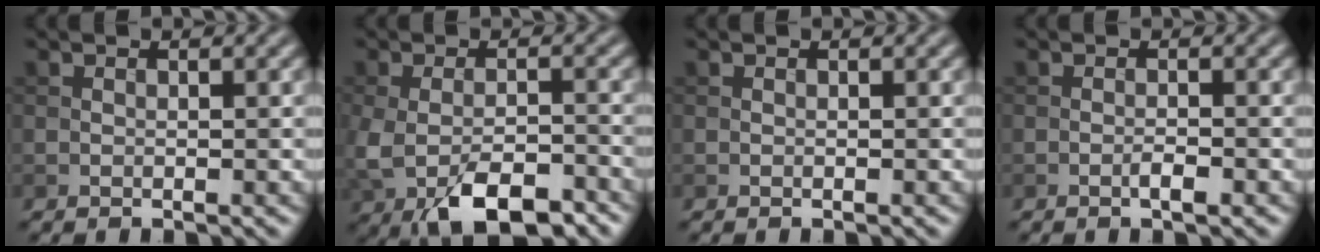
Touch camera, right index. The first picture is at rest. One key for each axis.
{"total": 8.3, "fx": -4.2, "fy": 4.0, "fz": 6.0, "tx": -0.123, "ty": -0.022, "tz": -0.065}
{"total": 0.0}
{"total": 1.2, "fx": -0.6, "fy": 0.2, "fz": 1.0, "tx": -0.018, "ty": 0.001, "tz": -0.012}